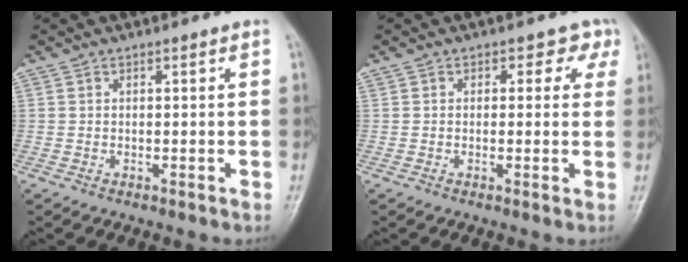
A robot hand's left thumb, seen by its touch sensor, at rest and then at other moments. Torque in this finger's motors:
{"motor_torque": [-0.18, -0.04, -0.08, 0.29, 0.05]}